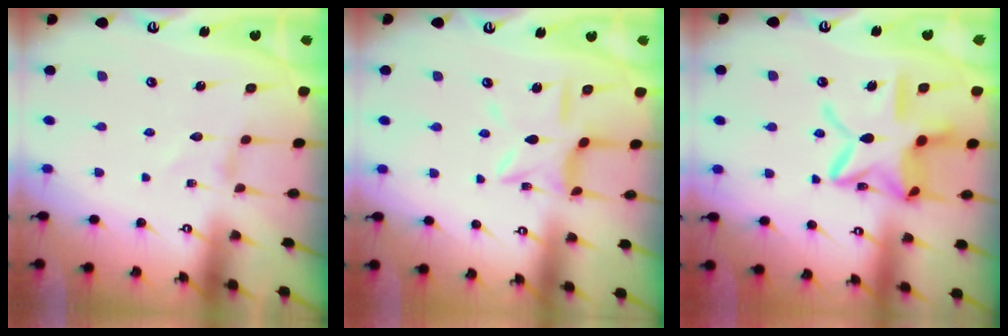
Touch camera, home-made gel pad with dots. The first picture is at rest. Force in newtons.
{"total": 9.1, "press": 9.1, "slide": 0.7}
{"total": 18.4, "press": 18.3, "slide": 1.5}